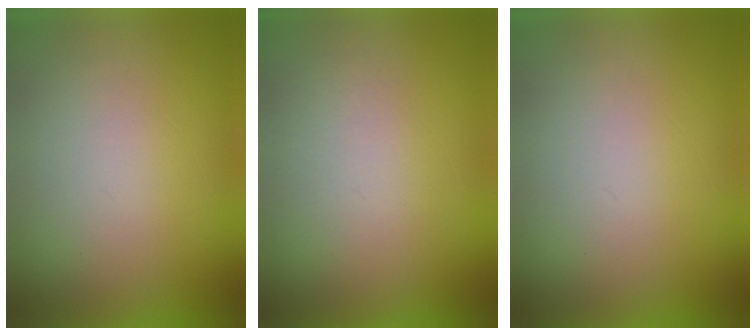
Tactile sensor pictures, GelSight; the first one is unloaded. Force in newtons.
{"total": 3.8}
{"total": 1.4}